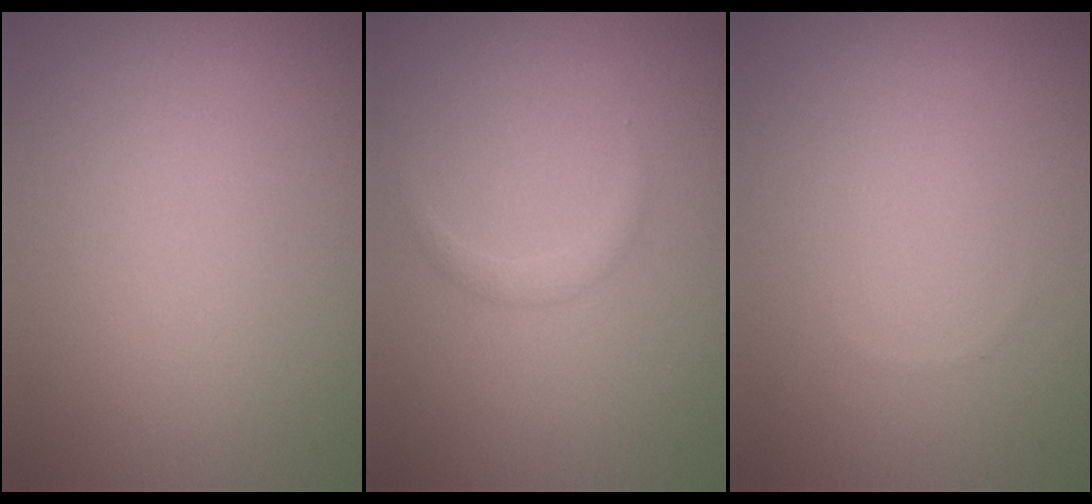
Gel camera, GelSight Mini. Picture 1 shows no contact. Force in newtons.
{"total": 1.0, "press": 1.0, "slide": 0.2}
{"total": 0.0}